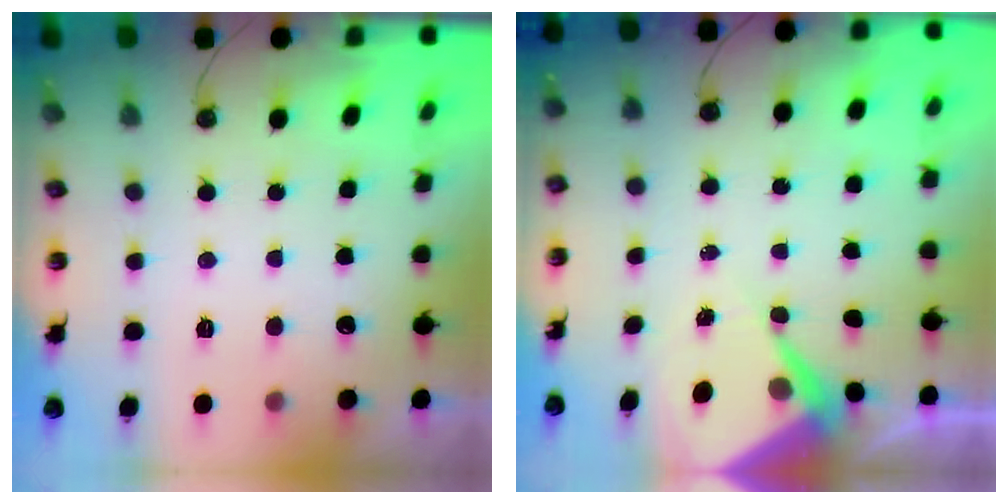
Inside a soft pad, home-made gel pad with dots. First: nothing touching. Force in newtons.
{"total": 7.0, "press": 7.0, "slide": 0.5}